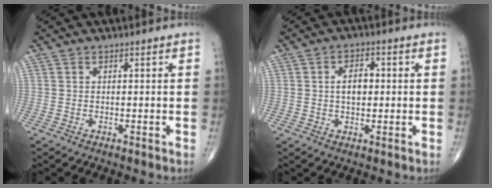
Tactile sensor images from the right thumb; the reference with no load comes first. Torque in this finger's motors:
{"motor_torque": [0.31, 1.50, 0.22, 0.25, 0.00]}